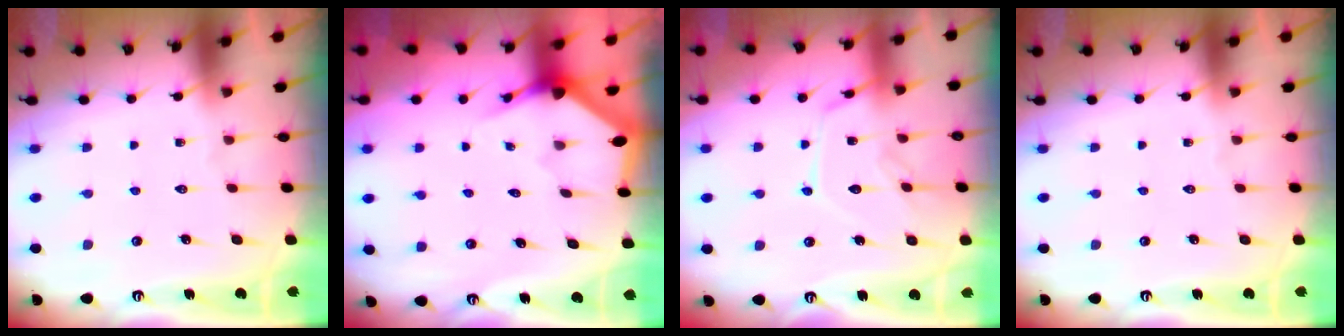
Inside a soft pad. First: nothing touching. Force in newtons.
{"total": 2.8, "press": 2.8, "slide": 0.2}
{"total": 12.3, "press": 12.3, "slide": 0.9}
{"total": 0.0}